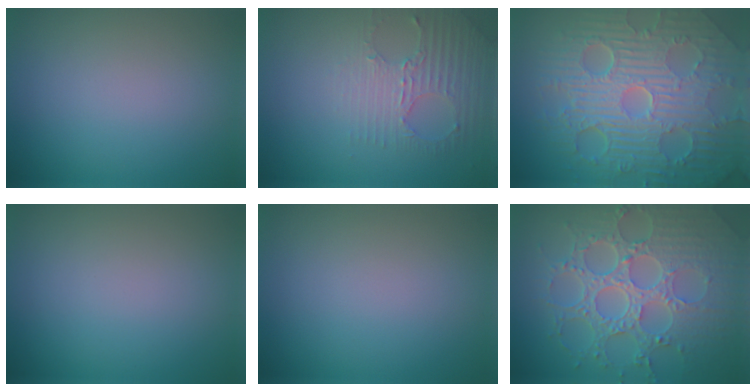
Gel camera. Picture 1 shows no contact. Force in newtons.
{"total": 2.8, "press": 2.5, "slide": 1.3}
{"total": 11.7, "press": 7.5, "slide": 9.0}
{"total": 0.0}
{"total": 0.0}
{"total": 8.5, "press": 6.2, "slide": 5.9}